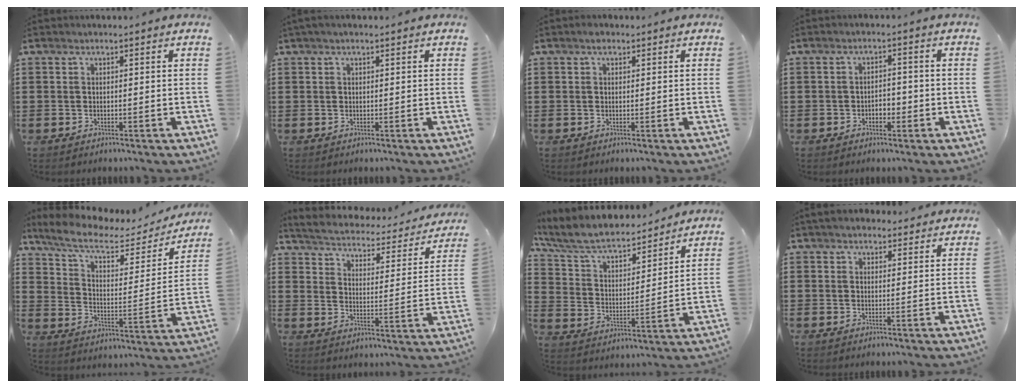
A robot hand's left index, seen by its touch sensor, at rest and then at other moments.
{"total": 0.7, "force": [0.4, 0.2, 0.6], "torque": [-0.011, 0.003, 0.007]}
{"total": 1.3, "force": [0.7, 0.7, 0.7], "torque": [-0.009, 0.001, 0.011]}
{"total": 2.0, "force": [-0.9, 1.3, 1.3], "torque": [-0.029, 0.004, -0.022]}
{"total": 8.4, "force": [6.2, 2.6, 5.0], "torque": [-0.122, -0.026, 0.104]}
{"total": 2.8, "force": [2.7, 0.3, 0.6], "torque": [-0.033, -0.027, 0.036]}
{"total": 7.7, "force": [6.9, 1.6, 3.2], "torque": [-0.091, -0.044, 0.115]}
{"total": 2.7, "force": [2.4, 1.1, 0.5], "torque": [-0.016, 0.002, 0.045]}